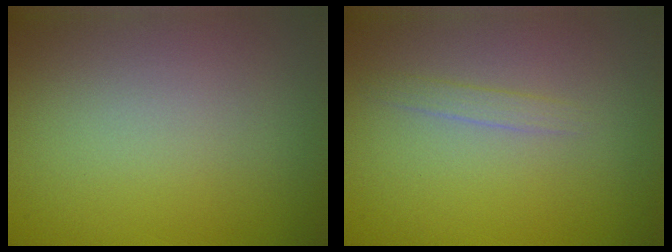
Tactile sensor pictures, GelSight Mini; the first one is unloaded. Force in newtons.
{"total": 0.9, "press": 0.9, "slide": 0.1}